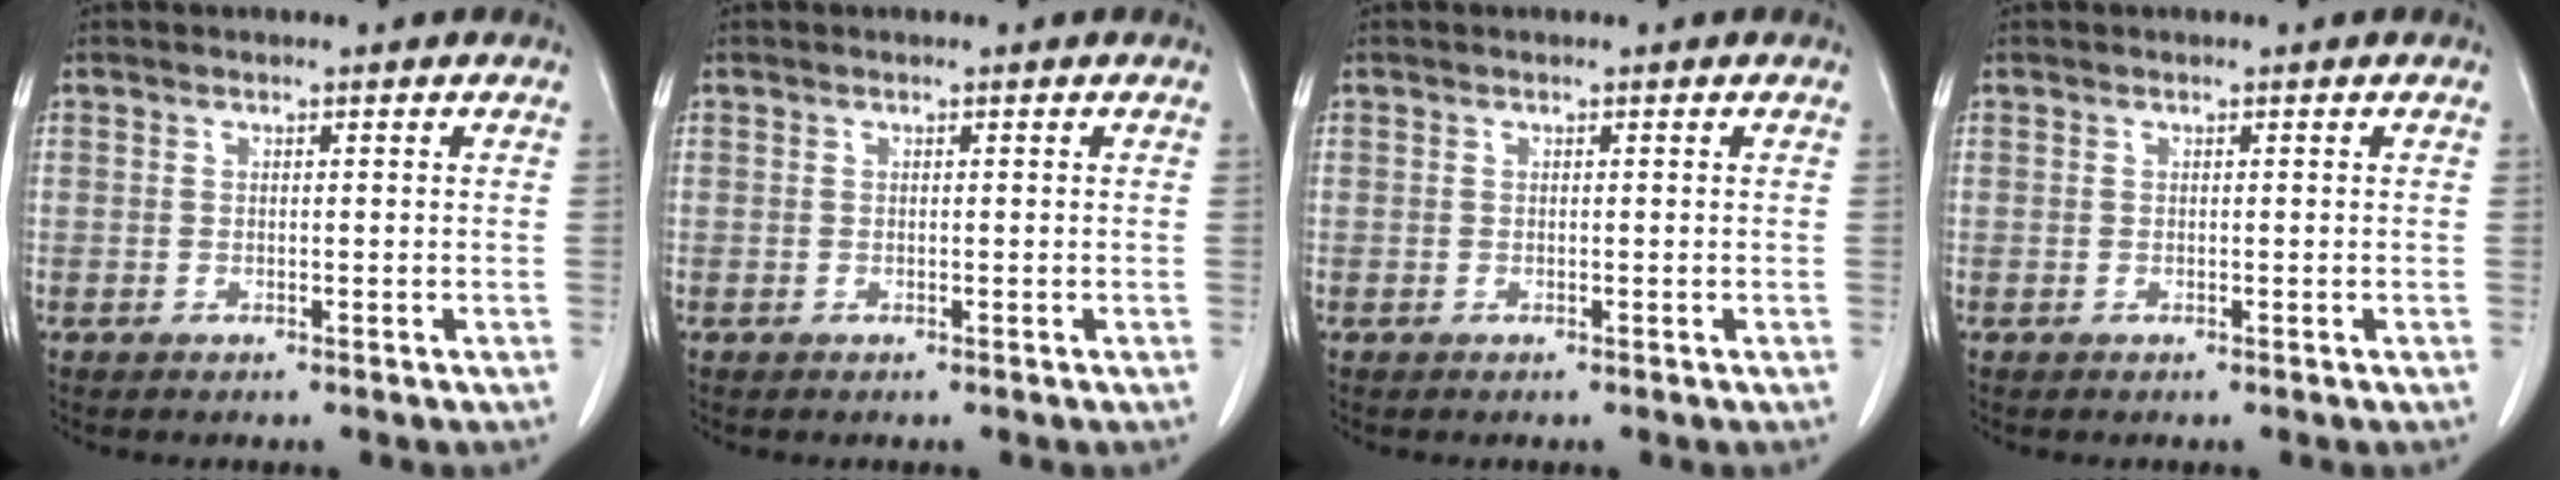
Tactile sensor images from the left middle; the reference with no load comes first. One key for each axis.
{"total": 0.0}
{"total": 0.0}
{"total": 0.0}